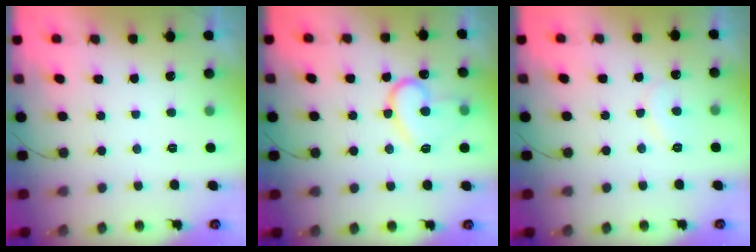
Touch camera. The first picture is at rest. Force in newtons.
{"total": 13.3, "press": 13.3, "slide": 1.1}
{"total": 6.8, "press": 6.8, "slide": 0.3}